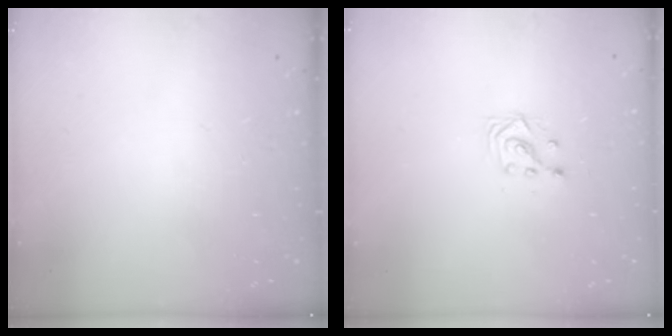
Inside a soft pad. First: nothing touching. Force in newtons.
{"total": 2.9, "press": 2.9, "slide": 0.2}